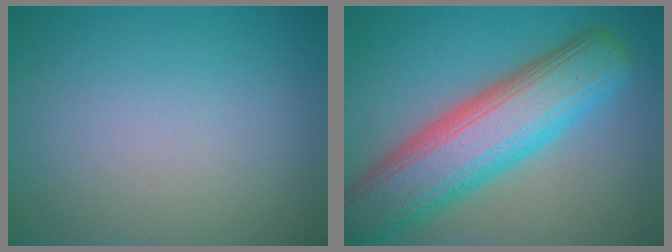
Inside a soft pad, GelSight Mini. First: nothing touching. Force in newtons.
{"total": 10.5, "press": 10.5, "slide": 0.3}